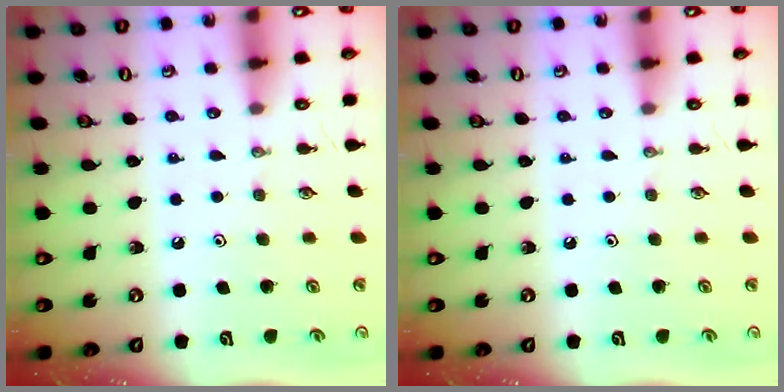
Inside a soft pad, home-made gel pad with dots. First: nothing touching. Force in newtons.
{"total": 0.0}